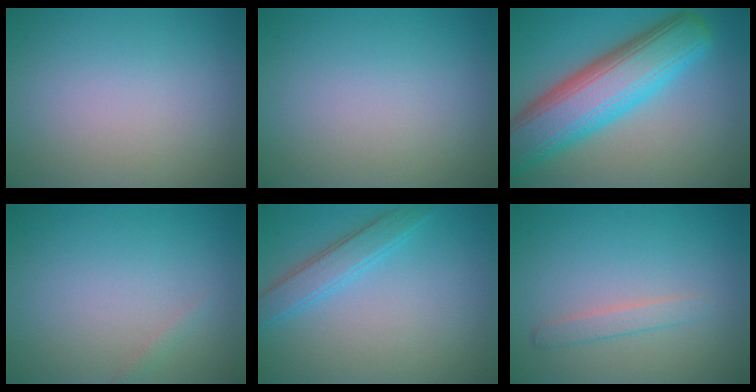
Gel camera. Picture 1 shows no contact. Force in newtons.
{"total": 0.0}
{"total": 10.4, "press": 10.4, "slide": 0.3}
{"total": 0.6, "press": 0.6, "slide": 0.0}
{"total": 2.8, "press": 2.8, "slide": 0.1}
{"total": 1.4, "press": 1.4, "slide": 0.1}